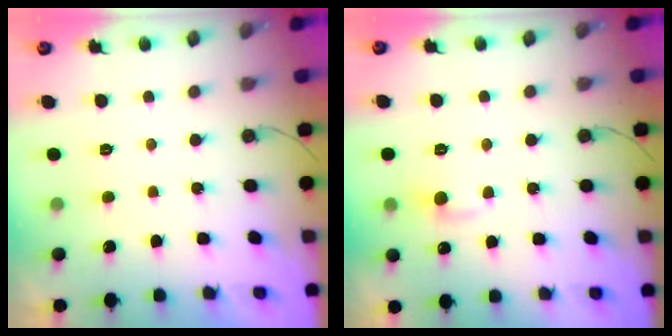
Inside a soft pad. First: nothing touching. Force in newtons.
{"total": 4.6, "press": 4.6, "slide": 0.6}